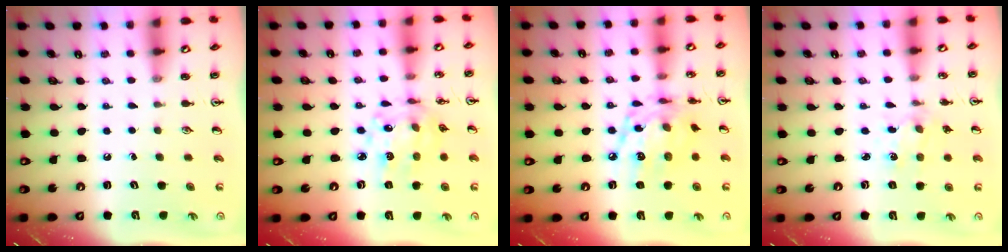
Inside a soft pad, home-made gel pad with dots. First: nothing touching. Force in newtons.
{"total": 11.4, "press": 11.0, "slide": 3.0}
{"total": 14.0, "press": 14.0, "slide": 0.9}
{"total": 1.4, "press": 1.4, "slide": 0.3}